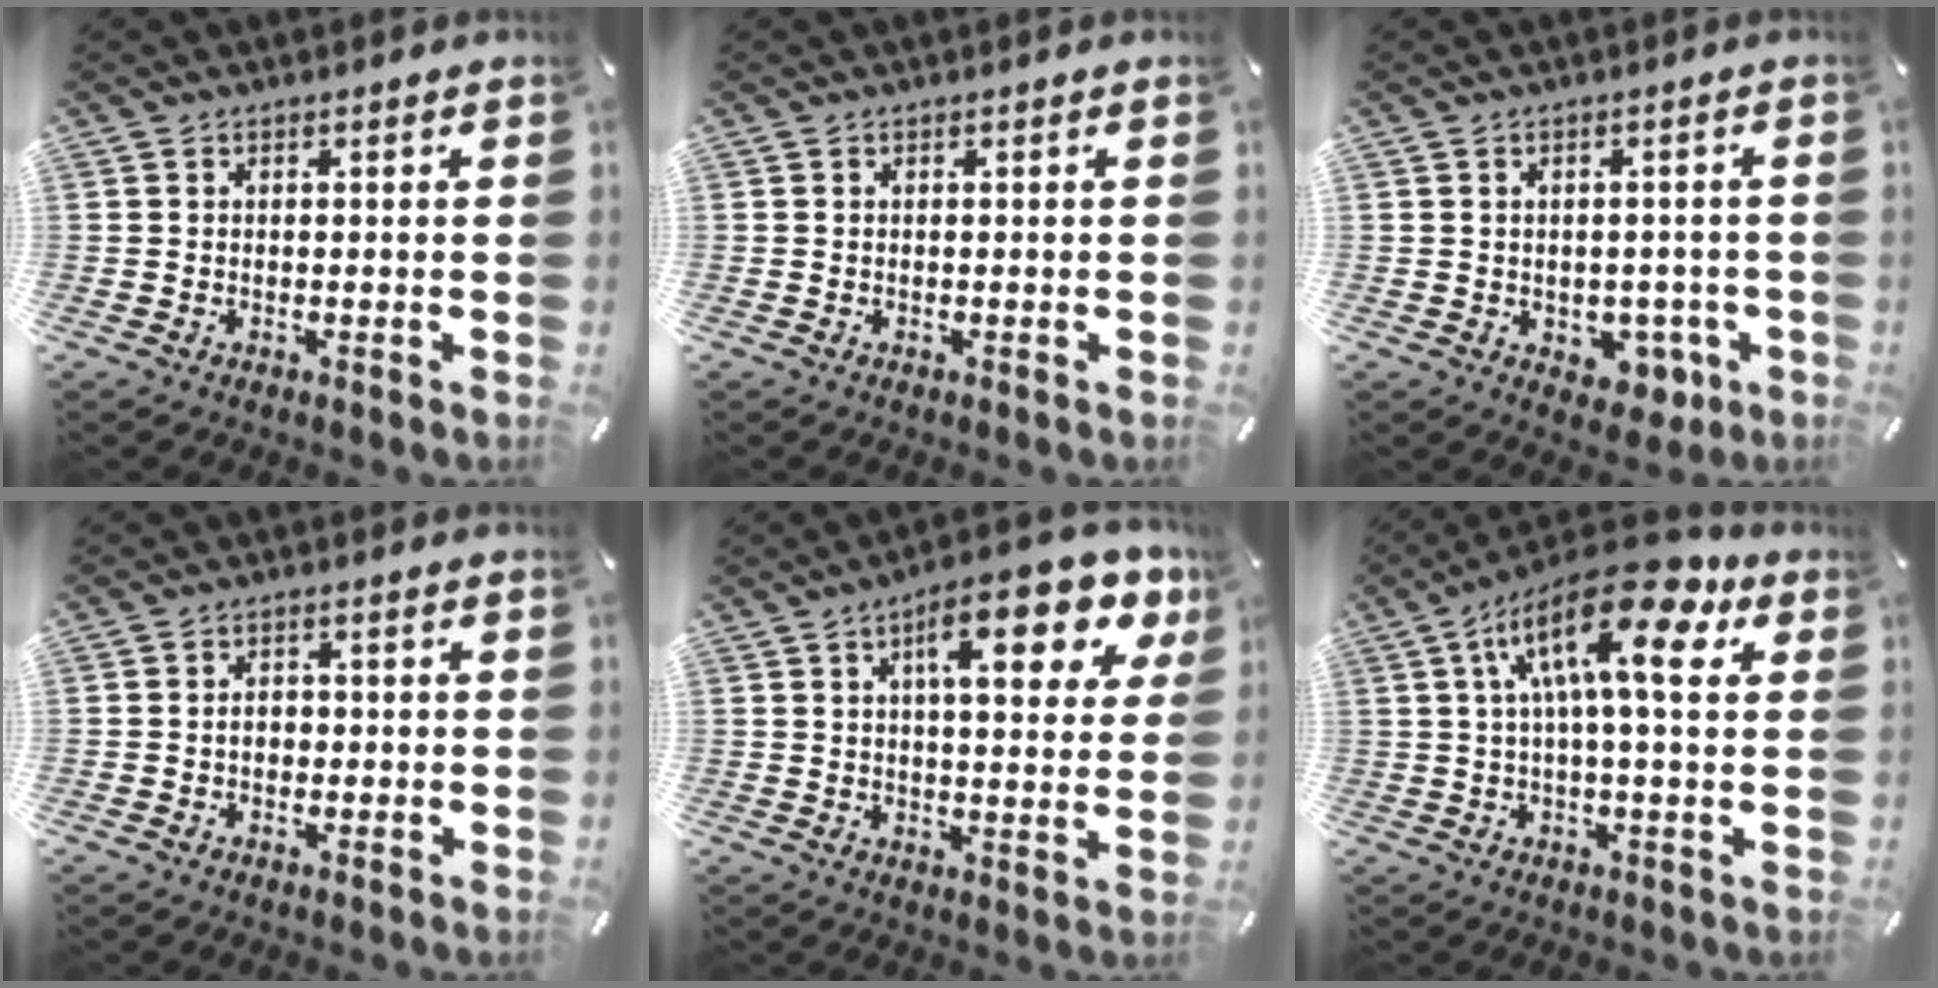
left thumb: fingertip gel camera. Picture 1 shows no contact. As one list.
[{"total": 0.0}, {"total": 4.6, "force": [-0.6, 3.9, 2.3], "torque": [-0.021, 0.001, -0.012]}, {"total": 2.8, "force": [-0.5, 2.0, 1.9], "torque": [-0.037, 0.007, -0.011]}, {"total": 15.1, "force": [7.4, 5.5, 11.9], "torque": [-0.170, -0.026, 0.113]}, {"total": 18.0, "force": [6.2, 6.1, 15.8], "torque": [-0.281, -0.029, 0.098]}]